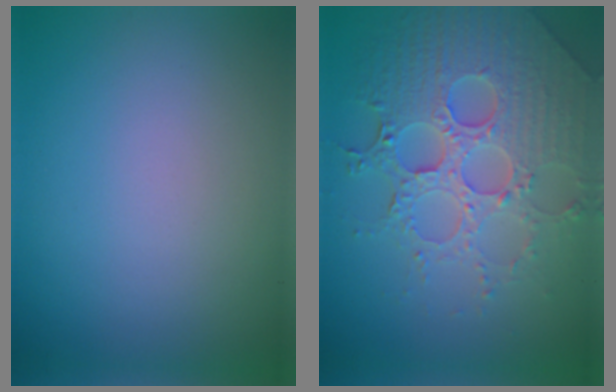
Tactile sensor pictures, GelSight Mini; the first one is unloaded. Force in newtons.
{"total": 8.0, "press": 5.9, "slide": 5.5}